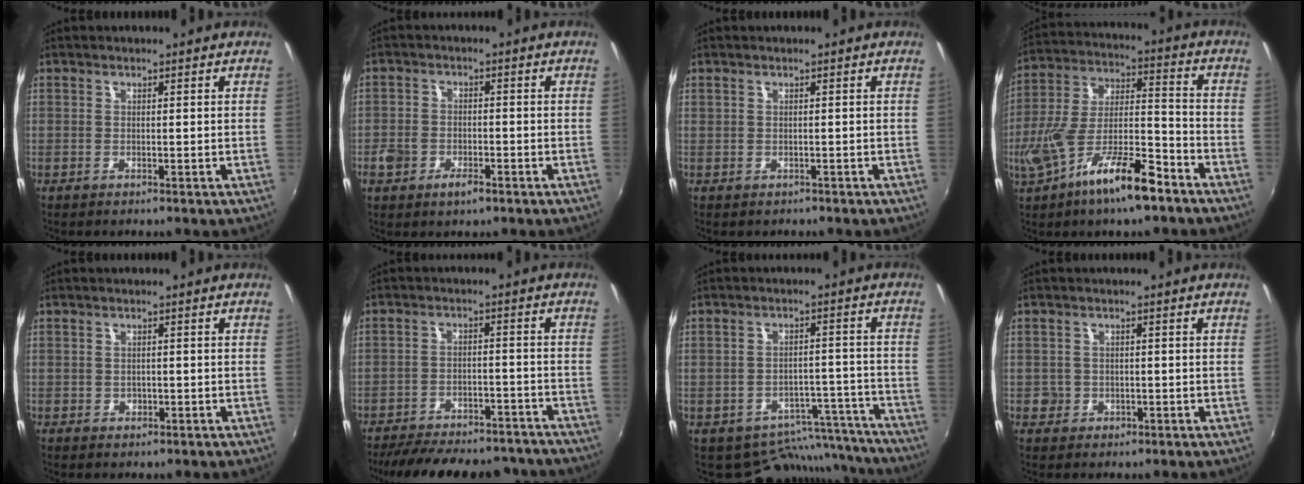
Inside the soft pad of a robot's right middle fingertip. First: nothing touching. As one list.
[{"total": 5.4, "force": [-3.1, 2.9, 3.3], "torque": [-0.078, -0.006, -0.061]}, {"total": 0.7, "force": [-0.2, 0.6, 0.1], "torque": [-0.004, -0.002, 0.001]}, {"total": 15.5, "force": [-9.1, 4.1, 12.0], "torque": [-0.230, -0.017, -0.162]}, {"total": 1.5, "force": [-0.6, 1.3, 0.4], "torque": [-0.007, -0.003, -0.006]}, {"total": 22.5, "force": [-19.5, 7.1, 8.7], "torque": [-0.178, 0.005, -0.246]}, {"total": 12.5, "force": [-11.2, 5.4, 1.7], "torque": [-0.026, 0.041, -0.130]}, {"total": 2.7, "force": [-0.7, 2.6, 0.4], "torque": [-0.009, -0.001, -0.012]}]